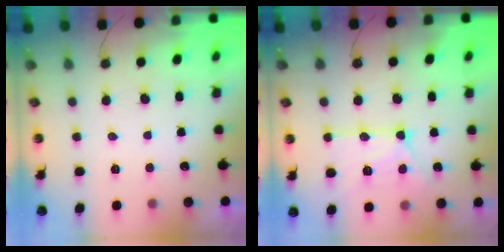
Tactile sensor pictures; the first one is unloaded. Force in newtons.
{"total": 14.6, "press": 14.5, "slide": 1.4}